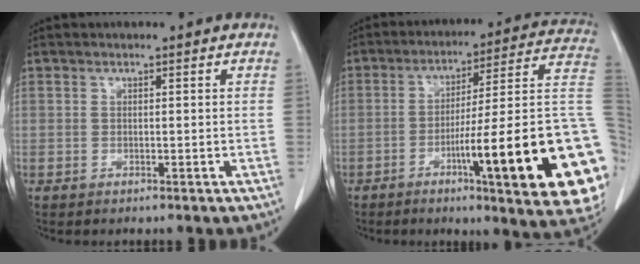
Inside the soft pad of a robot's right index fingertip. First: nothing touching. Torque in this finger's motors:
{"motor_torque": [2.14, 0.00, 1.05, 0.21]}